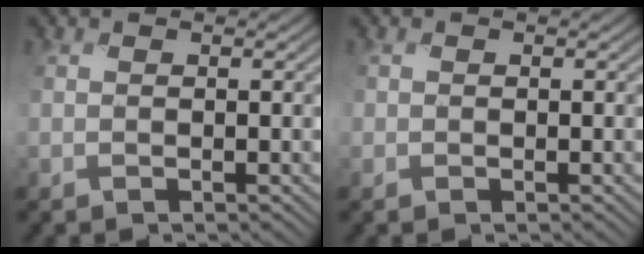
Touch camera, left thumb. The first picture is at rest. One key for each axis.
{"total": 0.6, "fx": 0.0, "fy": 0.6, "fz": 0.0, "tx": 0.001, "ty": -0.003, "tz": -0.004}